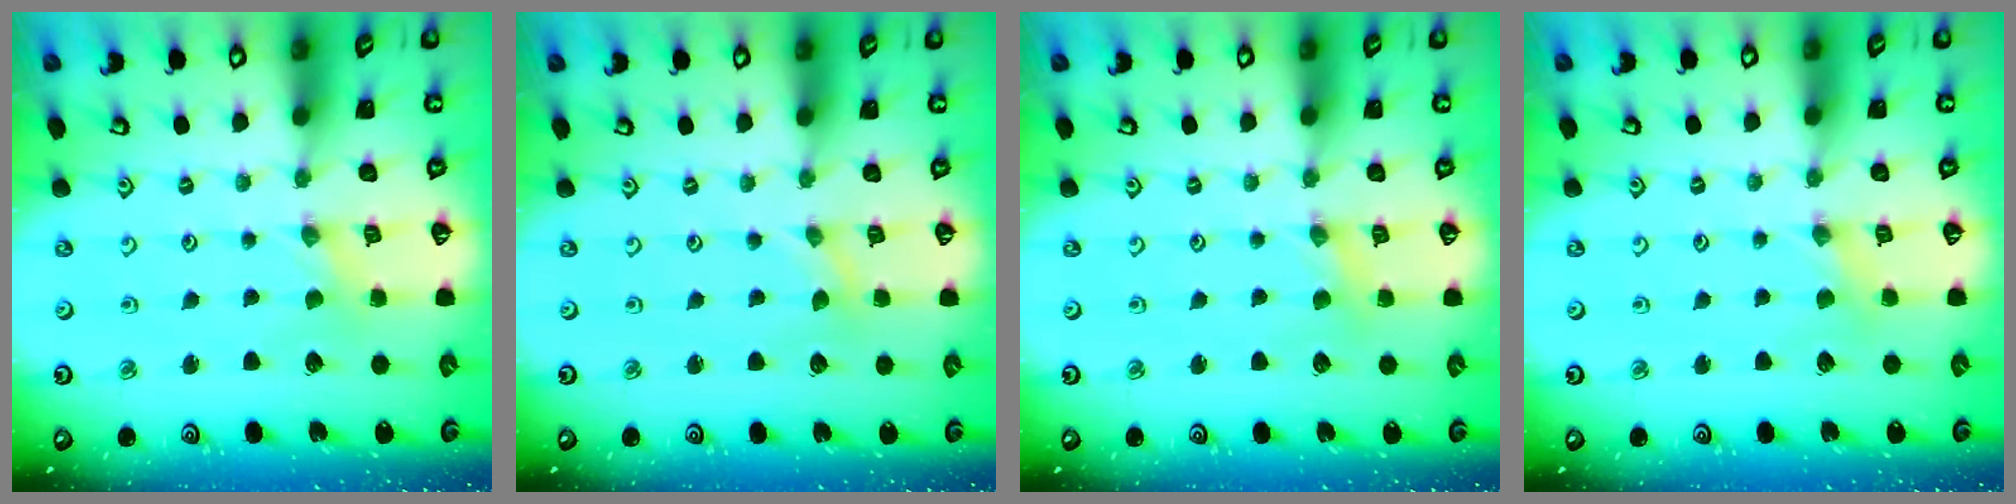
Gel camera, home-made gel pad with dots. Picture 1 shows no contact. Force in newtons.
{"total": 0.0}
{"total": 1.3, "press": 1.2, "slide": 0.2}
{"total": 2.1, "press": 2.1, "slide": 0.4}